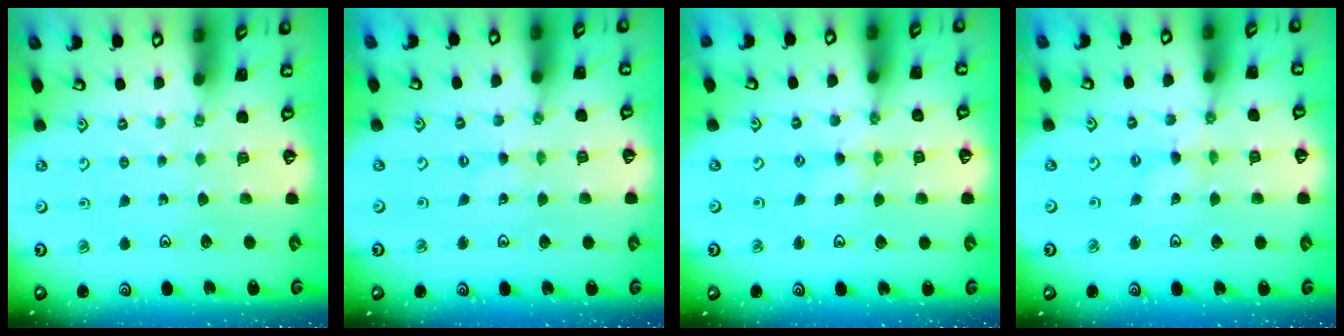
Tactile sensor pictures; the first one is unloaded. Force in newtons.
{"total": 0.5, "press": 0.5, "slide": 0.1}
{"total": 2.1, "press": 2.1, "slide": 0.4}
{"total": 1.1, "press": 1.1, "slide": 0.2}